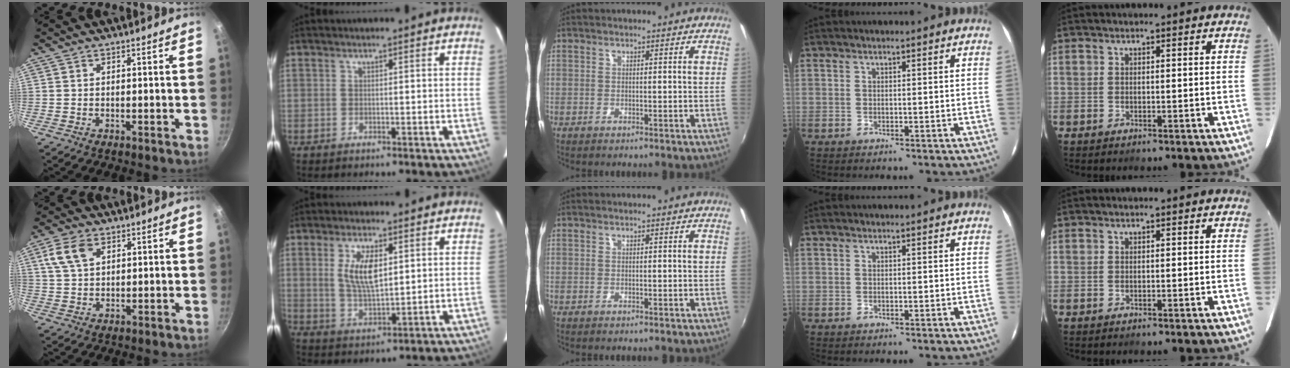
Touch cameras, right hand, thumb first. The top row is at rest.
{"thumb": {"total": 7.0, "force": [3.0, 4.3, 4.6], "torque": [-0.080, 0.002, 0.057]}, "index": {"total": 8.4, "force": [2.2, 3.6, 7.2], "torque": [-0.137, -0.001, 0.049]}}